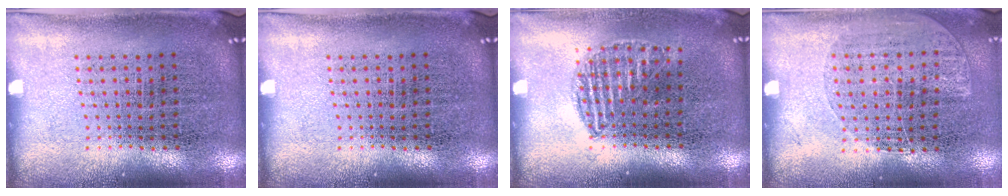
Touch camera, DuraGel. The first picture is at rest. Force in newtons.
{"total": 0.0}
{"total": 1.1, "press": 1.0, "slide": 0.4}
{"total": 1.1, "press": 1.0, "slide": 0.5}